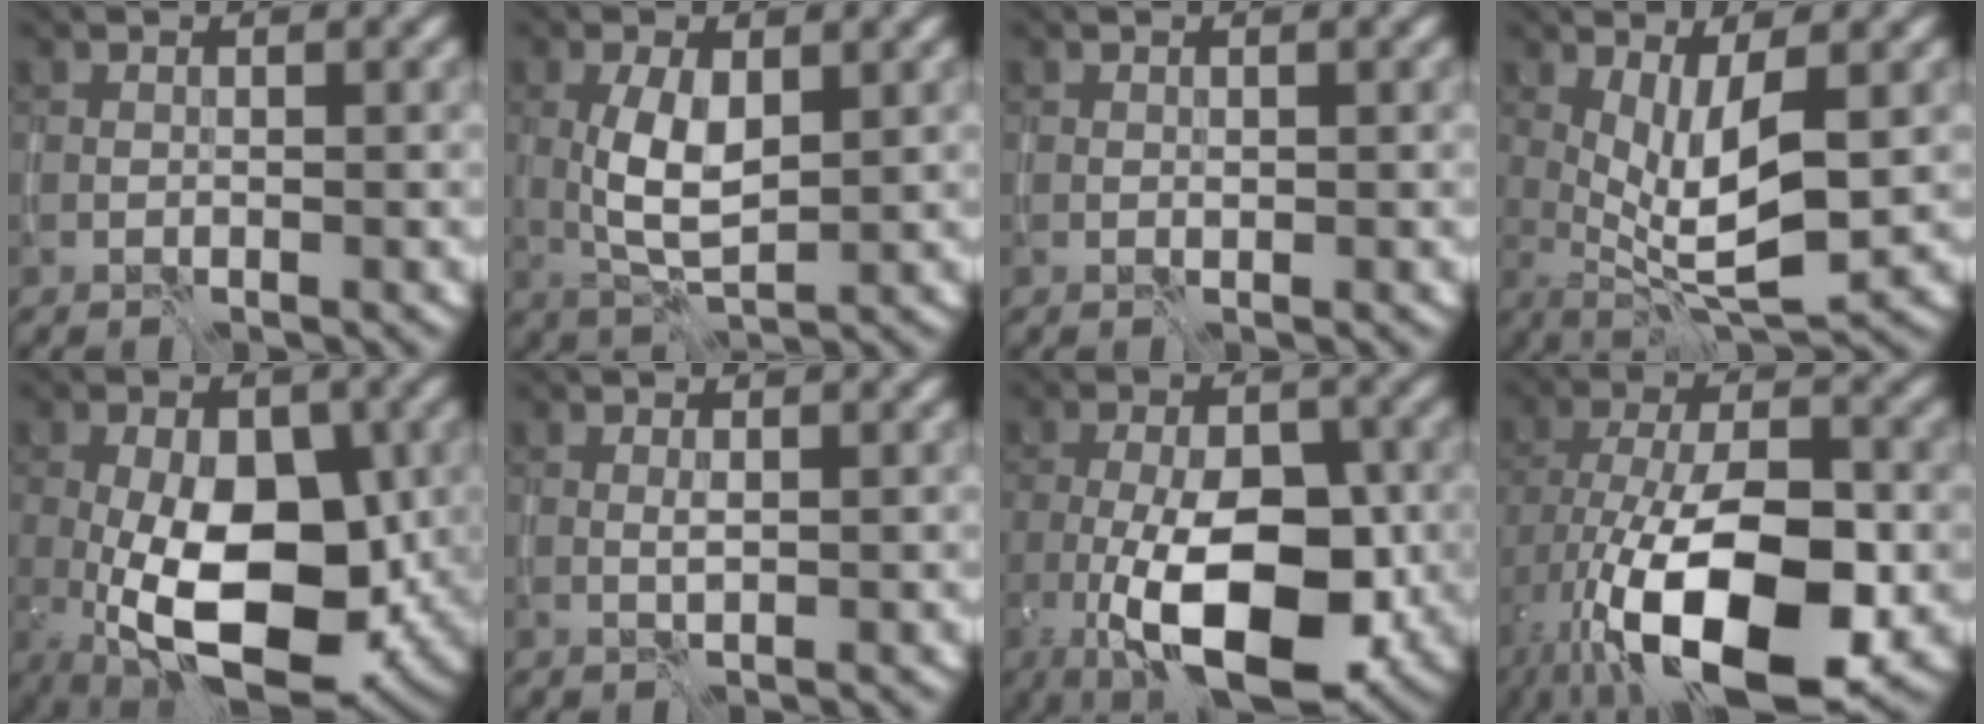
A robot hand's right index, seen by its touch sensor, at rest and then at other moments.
{"total": 4.4, "force": [0.4, 1.9, 3.9], "torque": [-0.083, 0.000, 0.010]}
{"total": 0.0}
{"total": 6.4, "force": [0.4, 1.8, 6.1], "torque": [-0.104, -0.011, 0.013]}
{"total": 11.6, "force": [-2.5, 6.0, 9.6], "torque": [-0.159, -0.009, -0.041]}
{"total": 0.6, "force": [0.1, 0.0, 0.6], "torque": [-0.013, 0.001, 0.001]}
{"total": 10.9, "force": [-3.1, 4.7, 9.4], "torque": [-0.150, -0.002, -0.054]}
{"total": 15.8, "force": [-6.1, 6.8, 12.8], "torque": [-0.217, -0.008, -0.103]}